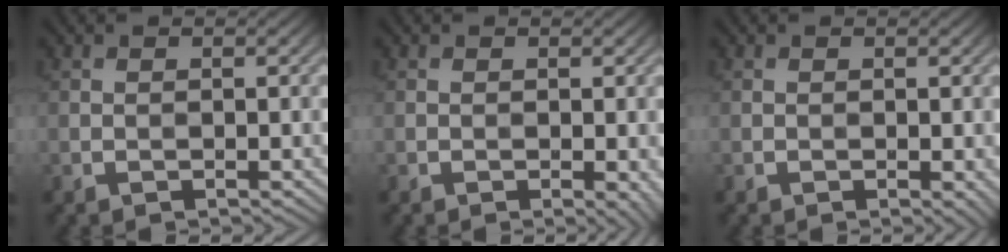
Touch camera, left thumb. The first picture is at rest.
{"total": 1.2, "force": [-0.2, 0.3, 1.2], "torque": [-0.016, -0.006, -0.004]}
{"total": 0.8, "force": [0.0, 0.3, 0.8], "torque": [-0.012, -0.007, 0.000]}